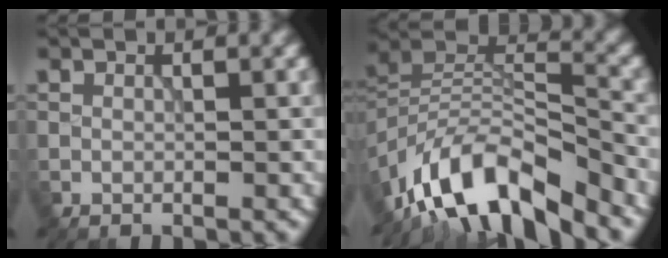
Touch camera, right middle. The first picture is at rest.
{"total": 11.2, "force": [-8.1, 3.9, 6.7], "torque": [-0.111, 0.014, -0.157]}